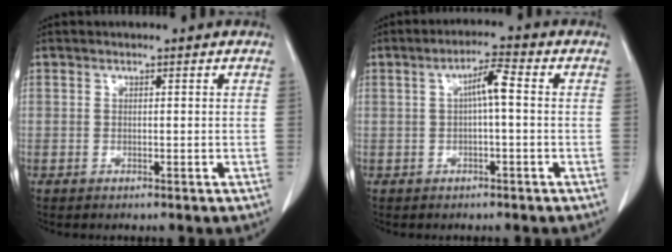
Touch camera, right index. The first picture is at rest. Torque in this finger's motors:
{"motor_torque": [0.64, -0.03, 0.41, 0.09]}